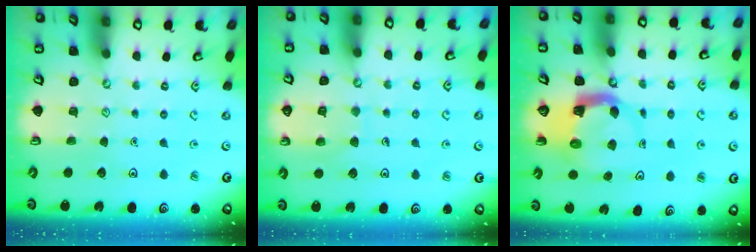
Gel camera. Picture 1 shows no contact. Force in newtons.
{"total": 6.2, "press": 6.2, "slide": 0.5}
{"total": 4.4, "press": 4.3, "slide": 0.8}